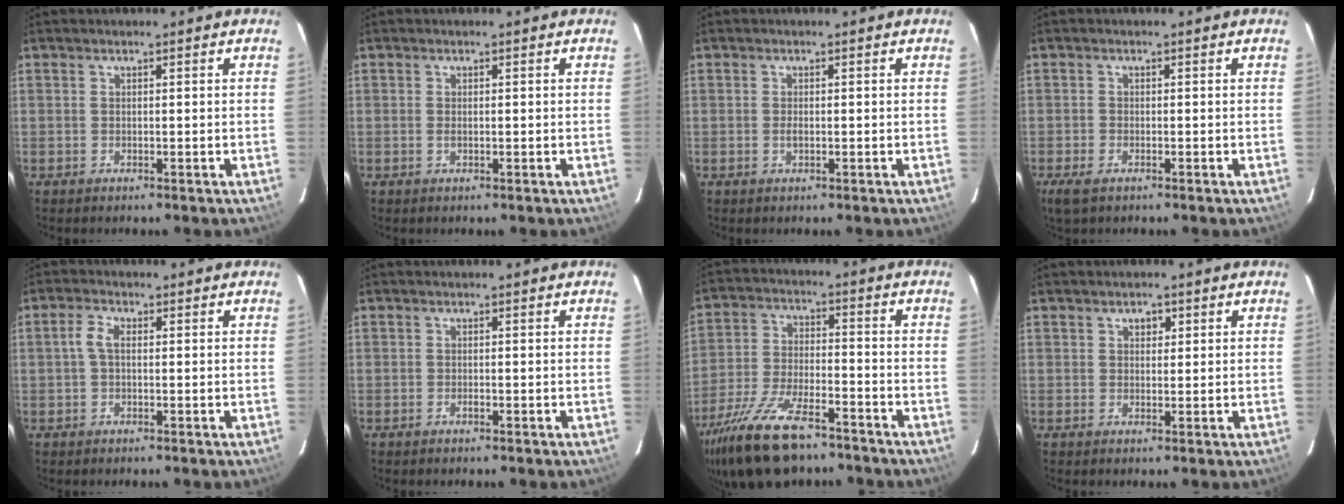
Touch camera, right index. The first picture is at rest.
{"total": 0.8, "force": [-0.1, 0.3, 0.7], "torque": [-0.015, -0.001, -0.002]}
{"total": 1.0, "force": [-0.3, 0.5, 0.9], "torque": [-0.017, -0.001, -0.005]}
{"total": 3.3, "force": [-2.1, 1.5, 2.0], "torque": [-0.049, -0.010, -0.041]}
{"total": 2.6, "force": [0.1, 1.4, 2.2], "torque": [-0.048, 0.008, 0.001]}
{"total": 0.5, "force": [-0.4, 0.2, 0.3], "torque": [-0.004, 0.000, -0.007]}
{"total": 18.5, "force": [-13.7, 6.6, 10.5], "torque": [-0.226, -0.035, -0.241]}
{"total": 1.7, "force": [0.8, 1.4, 0.8], "torque": [-0.008, 0.008, 0.012]}